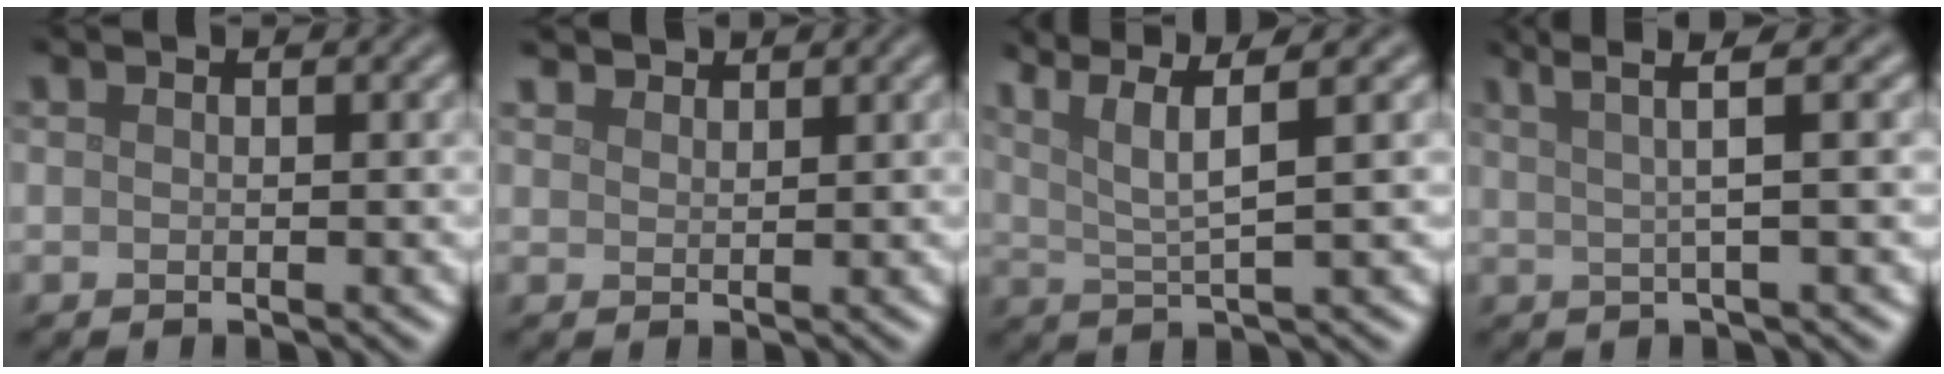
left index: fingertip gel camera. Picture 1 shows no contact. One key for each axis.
{"total": 2.1, "fx": 2.0, "fy": 0.5, "fz": 0.3, "tx": -0.007, "ty": 0.003, "tz": 0.038}
{"total": 6.0, "fx": 3.4, "fy": 1.0, "fz": 4.8, "tx": -0.087, "ty": 0.014, "tz": 0.062}
{"total": 3.7, "fx": 2.1, "fy": 0.4, "fz": 3.1, "tx": -0.054, "ty": 0.011, "tz": 0.033}